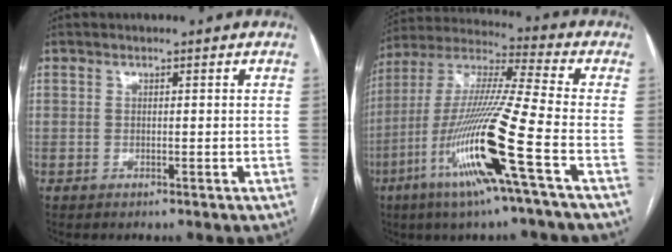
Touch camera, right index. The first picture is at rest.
{"total": 18.8, "force": [-7.3, -0.8, 17.3], "torque": [-0.362, -0.024, -0.146]}